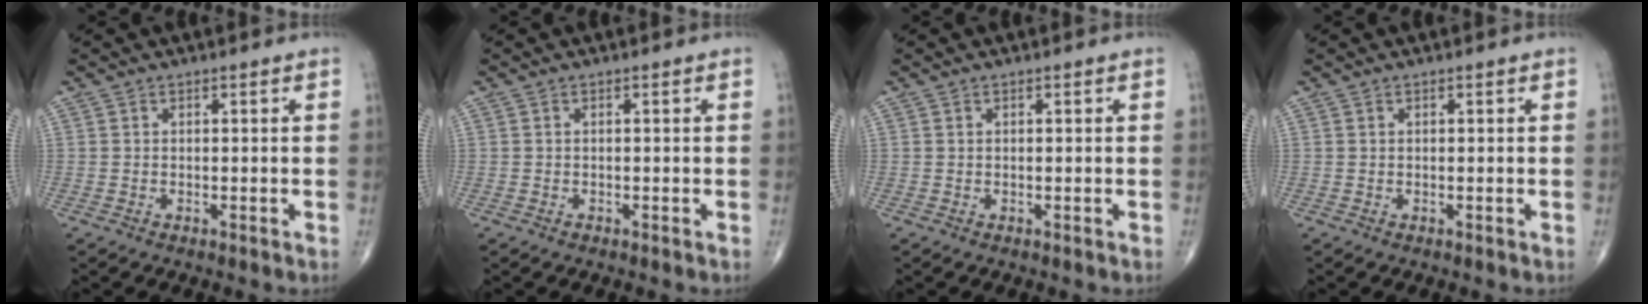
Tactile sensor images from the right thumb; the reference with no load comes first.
{"total": 0.0}
{"total": 0.0}
{"total": 0.0}